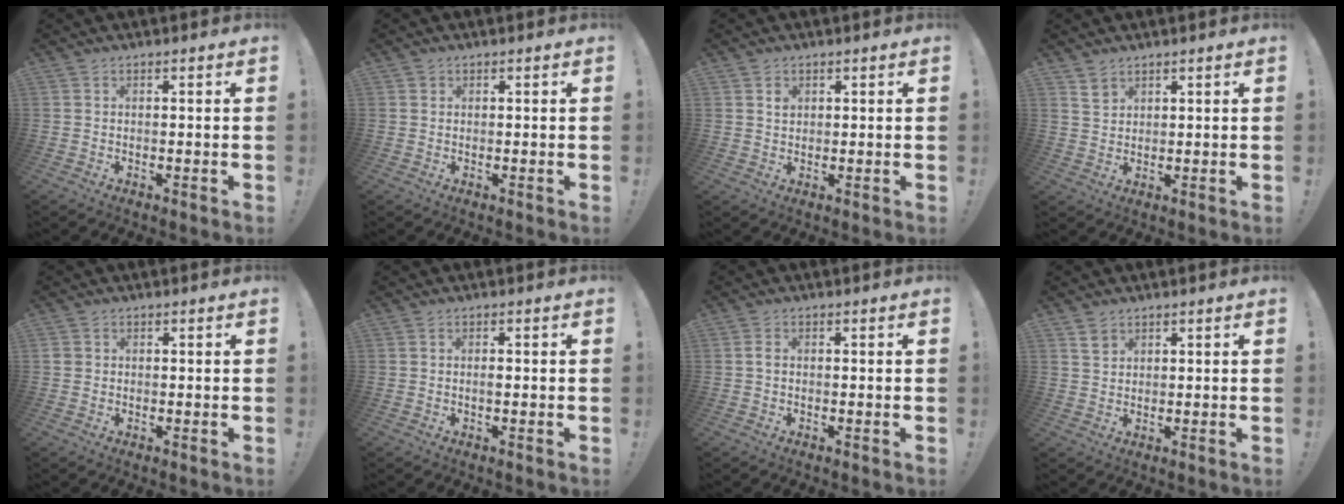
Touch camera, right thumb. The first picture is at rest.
{"total": 0.9, "force": [0.5, 0.8, 0.0], "torque": [0.006, -0.001, 0.009]}
{"total": 1.6, "force": [0.8, 1.3, 0.5], "torque": [0.003, -0.004, 0.012]}
{"total": 3.5, "force": [2.6, 2.1, 1.0], "torque": [-0.004, -0.019, 0.047]}
{"total": 1.3, "force": [0.2, 1.2, 0.4], "torque": [-0.006, 0.003, 0.004]}
{"total": 0.9, "force": [-0.3, 0.2, 0.8], "torque": [-0.008, -0.003, -0.008]}
{"total": 1.2, "force": [0.0, 0.7, 0.9], "torque": [-0.018, 0.004, 0.000]}
{"total": 2.8, "force": [1.9, 1.9, 0.8], "torque": [0.002, -0.013, 0.033]}